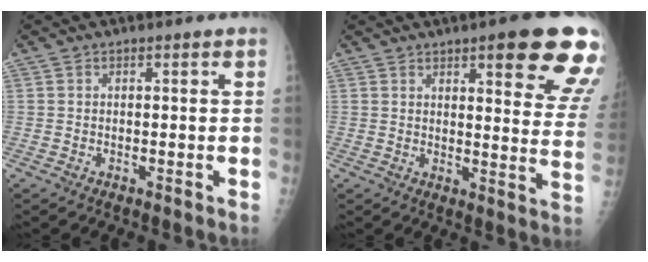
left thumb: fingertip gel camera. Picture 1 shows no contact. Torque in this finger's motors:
{"motor_torque": [2.90, 2.11, 1.35, -0.60, 0.06]}